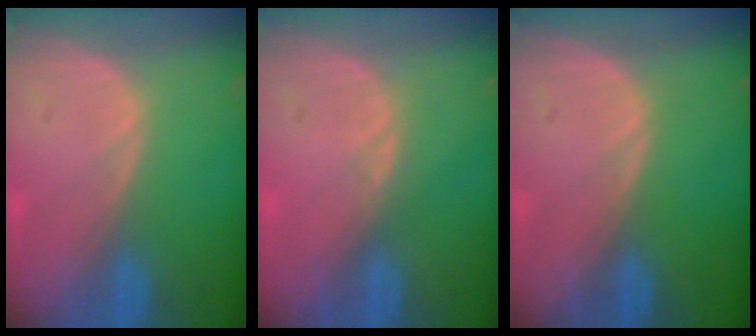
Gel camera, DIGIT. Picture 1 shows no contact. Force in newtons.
{"total": 0.9, "press": 0.8, "slide": 0.3}
{"total": 0.0}